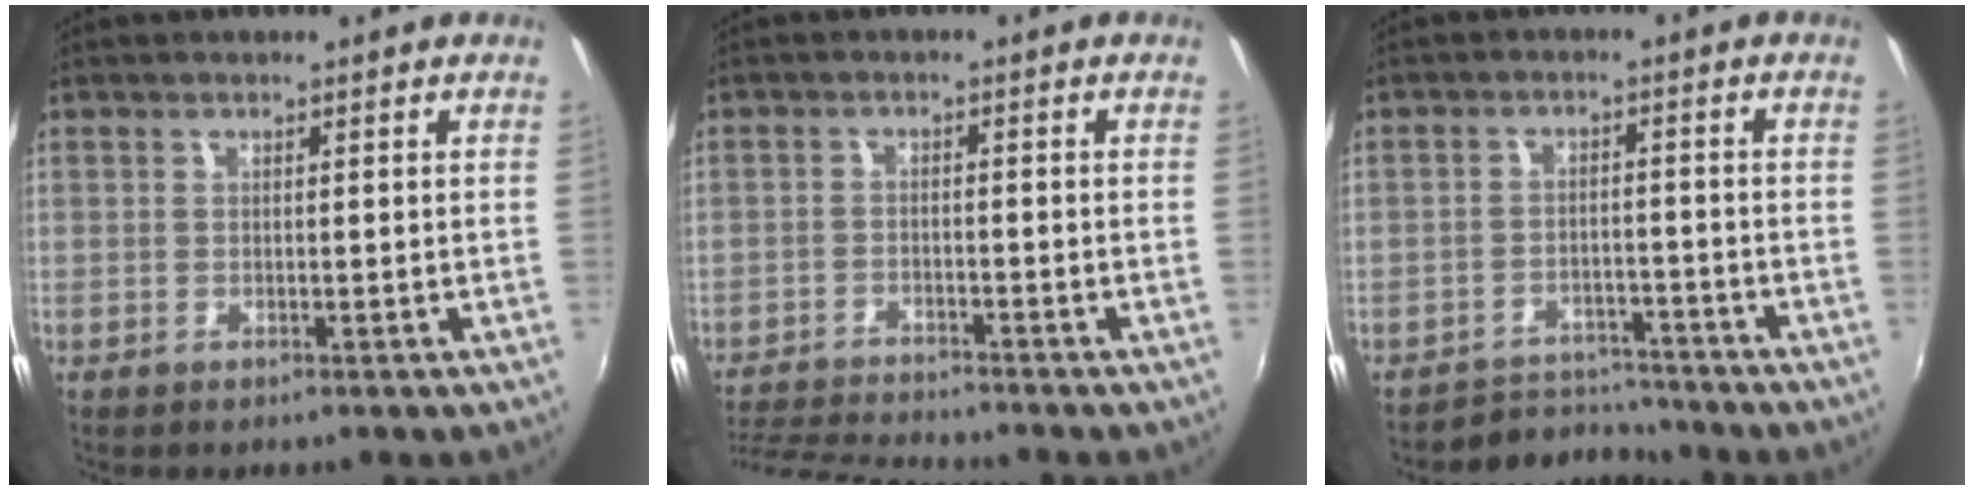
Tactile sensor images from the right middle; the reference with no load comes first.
{"total": 8.5, "force": [-8.2, 0.4, 2.3], "torque": [-0.068, -0.013, -0.145]}
{"total": 6.2, "force": [-6.0, 1.6, -0.5], "torque": [-0.004, 0.016, -0.094]}